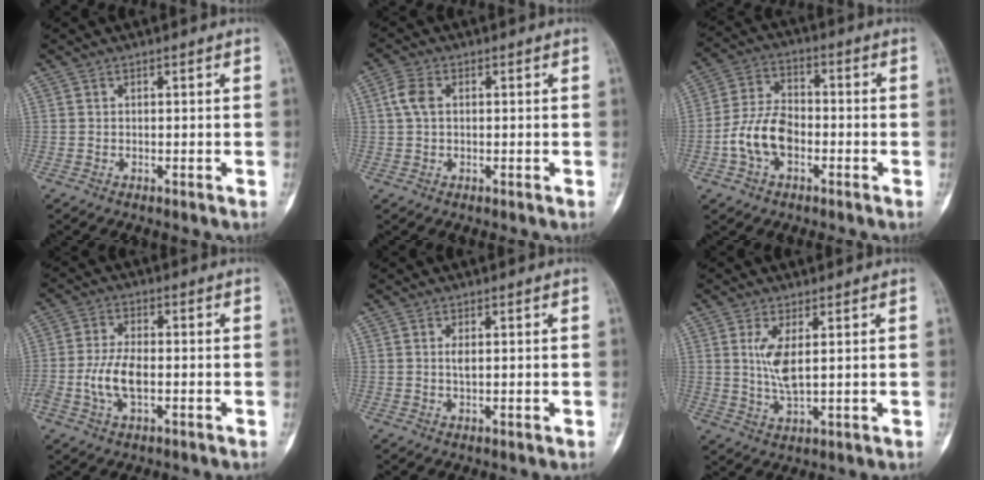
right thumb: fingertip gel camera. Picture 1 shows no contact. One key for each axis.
{"total": 3.7, "fx": 0.6, "fy": 2.3, "fz": 2.8, "tx": -0.066, "ty": 0.010, "tz": 0.009}
{"total": 9.8, "fx": -2.9, "fy": 6.1, "fz": 7.1, "tx": -0.134, "ty": 0.029, "tz": -0.059}
{"total": 6.9, "fx": -1.4, "fy": 3.4, "fz": 5.9, "tx": -0.130, "ty": 0.009, "tz": -0.027}
{"total": 1.6, "fx": 0.4, "fy": 0.5, "fz": 1.5, "tx": -0.032, "ty": -0.003, "tz": 0.010}
{"total": 5.8, "fx": 1.4, "fy": 1.8, "fz": 5.4, "tx": -0.117, "ty": -0.018, "tz": 0.037}